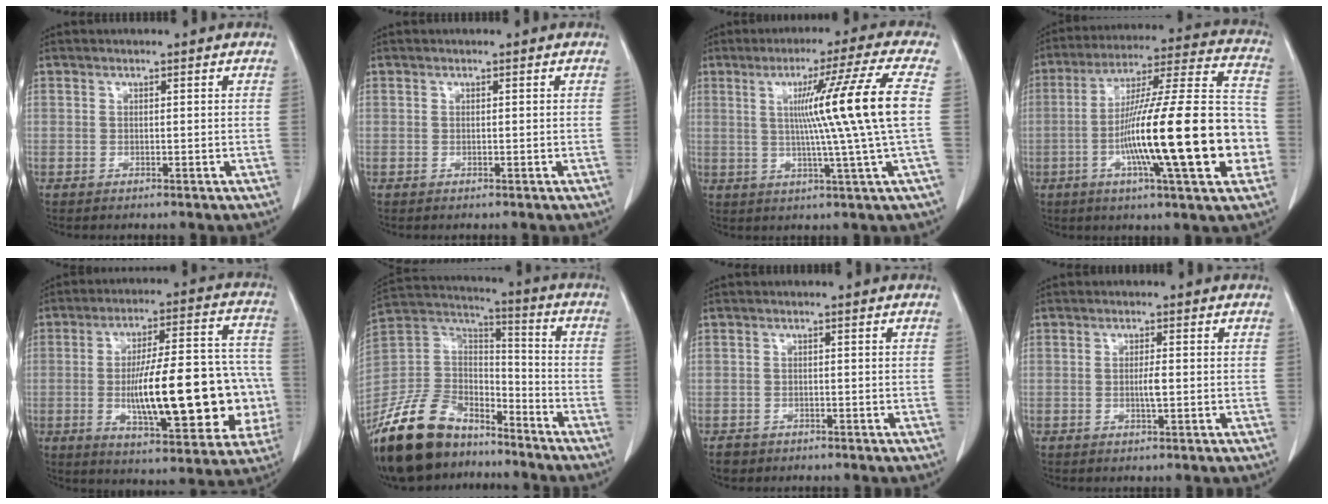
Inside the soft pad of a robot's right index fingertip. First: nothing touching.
{"total": 0.0}
{"total": 13.4, "force": [1.4, -3.2, 12.9], "torque": [-0.197, 0.000, 0.027]}
{"total": 24.0, "force": [-5.5, 1.8, 23.3], "torque": [-0.343, 0.001, -0.091]}
{"total": 22.1, "force": [-3.5, 5.6, 21.0], "torque": [-0.262, 0.033, -0.035]}
{"total": 19.1, "force": [-14.9, 8.9, 8.1], "torque": [-0.183, 0.028, -0.271]}
{"total": 1.7, "force": [-1.1, 1.3, 0.1], "torque": [-0.013, 0.002, -0.017]}
{"total": 1.9, "force": [-0.2, 0.1, 1.9], "torque": [-0.037, -0.001, -0.004]}